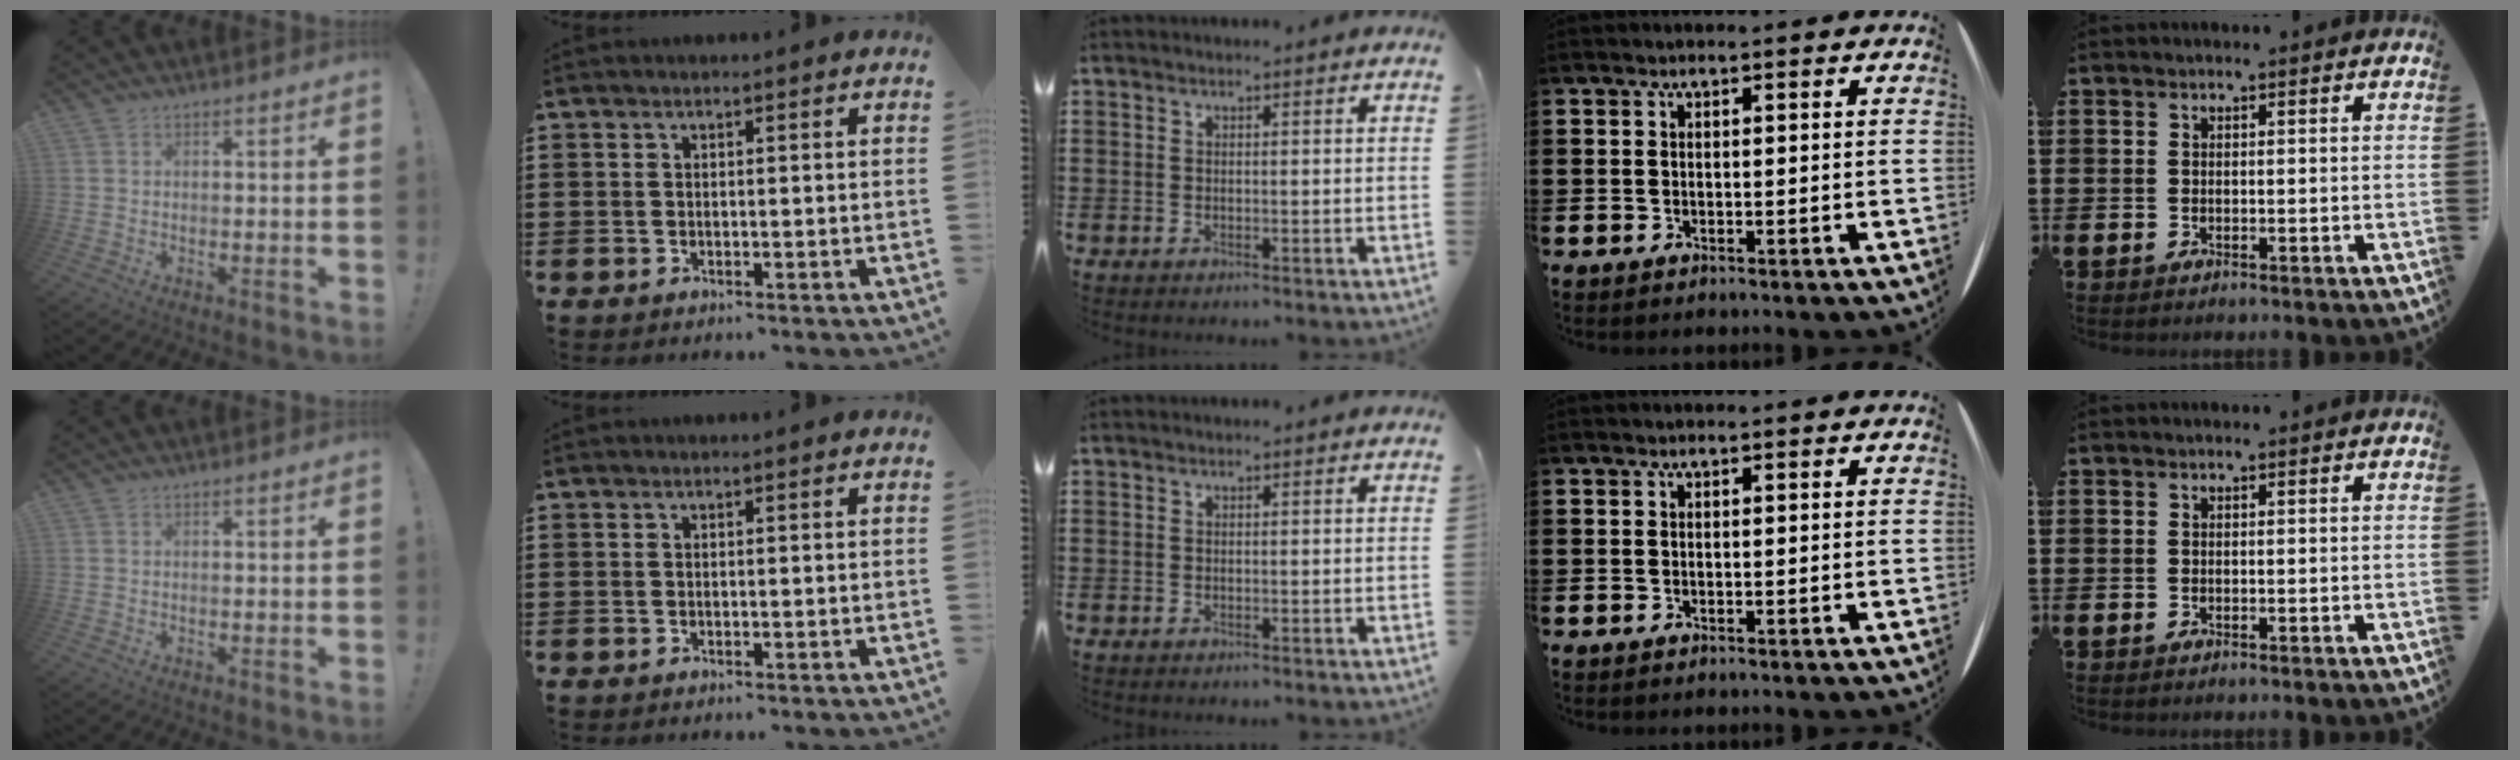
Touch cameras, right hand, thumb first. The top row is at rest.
{}